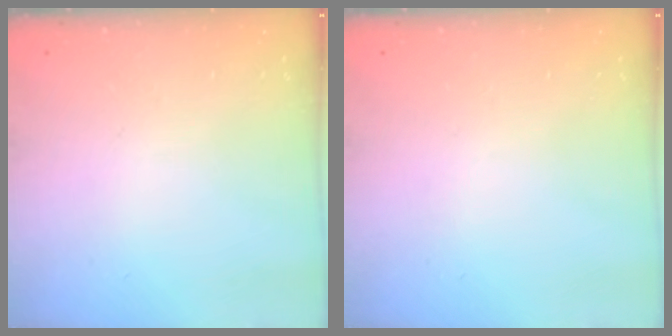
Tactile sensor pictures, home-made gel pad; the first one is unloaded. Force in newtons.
{"total": 0.0}